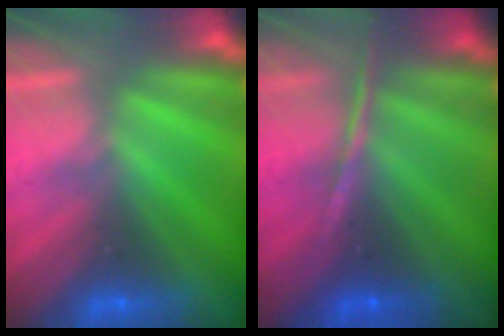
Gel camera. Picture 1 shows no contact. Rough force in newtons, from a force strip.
{"total": 1.3}